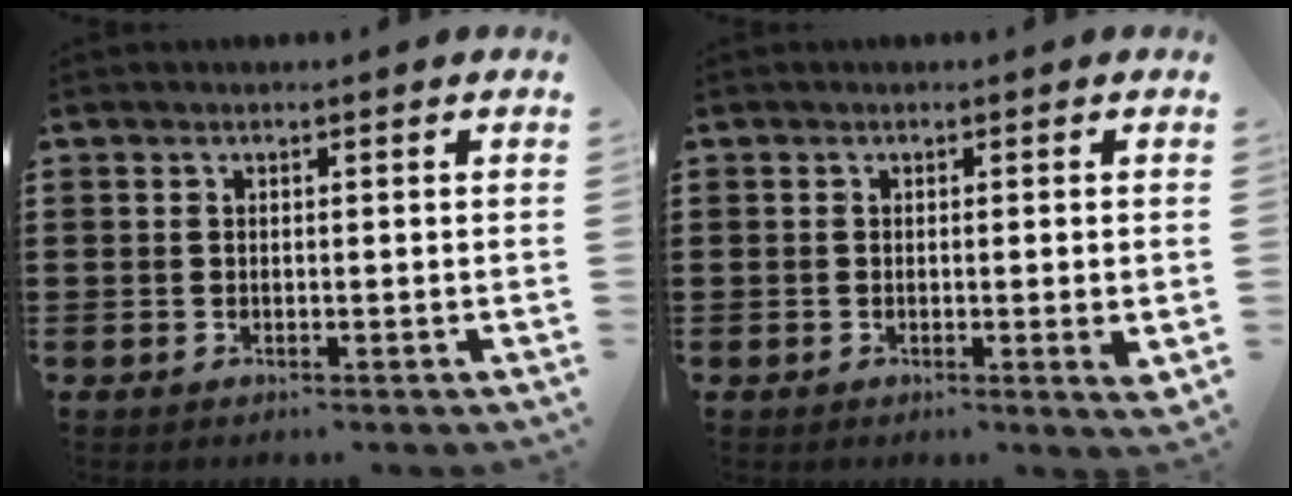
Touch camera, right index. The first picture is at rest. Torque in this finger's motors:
{"motor_torque": [0.08, 0.13, 0.19, 0.00]}